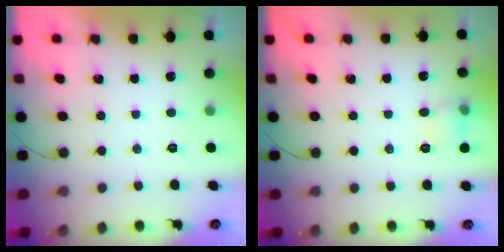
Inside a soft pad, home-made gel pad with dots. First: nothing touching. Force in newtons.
{"total": 6.1, "press": 5.9, "slide": 1.5}